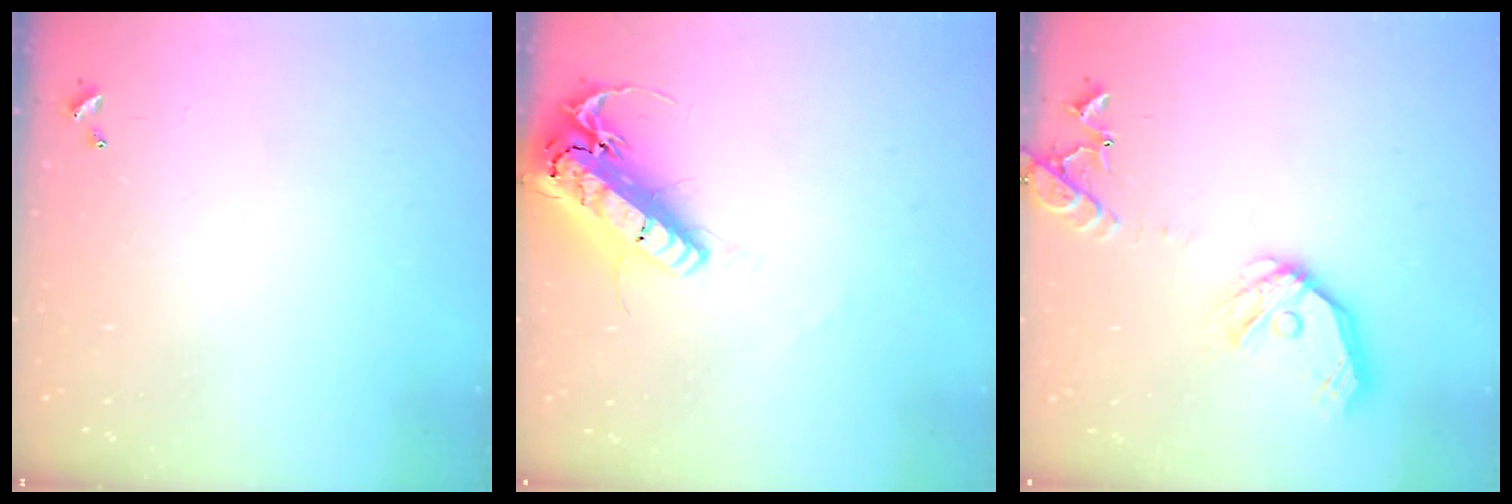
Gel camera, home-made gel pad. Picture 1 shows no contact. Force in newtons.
{"total": 20.0, "press": 19.6, "slide": 4.1}
{"total": 16.6, "press": 16.4, "slide": 2.7}